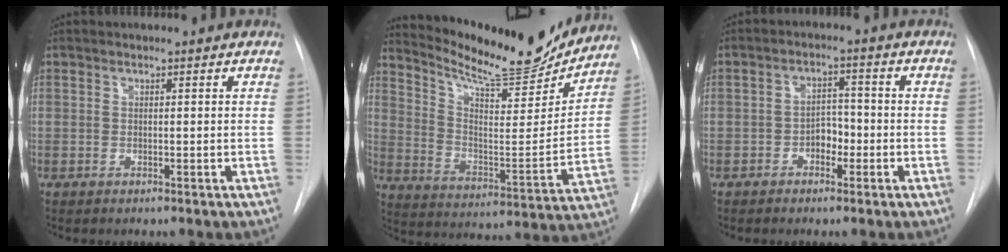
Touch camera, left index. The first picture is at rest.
{"total": 19.4, "force": [17.9, 3.0, 6.9], "torque": [-0.118, -0.044, 0.267]}
{"total": 3.6, "force": [-1.9, 2.2, 2.2], "torque": [-0.029, 0.005, -0.035]}